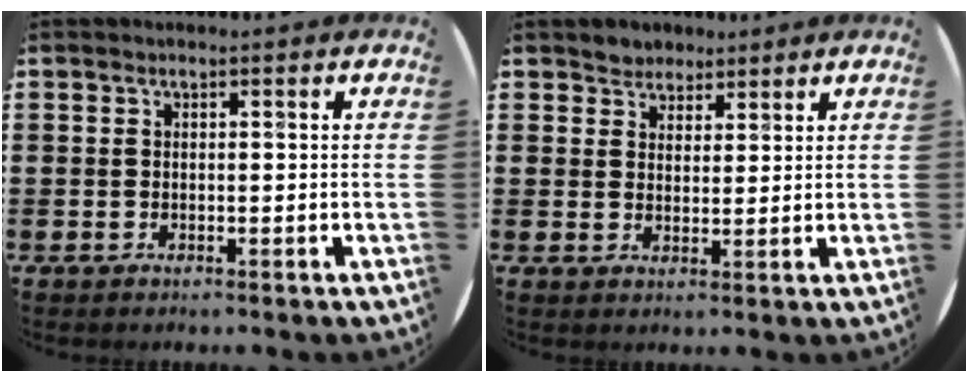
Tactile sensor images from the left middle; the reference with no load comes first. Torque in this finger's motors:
{"motor_torque": [0.18, -0.15, 0.02, 0.01]}